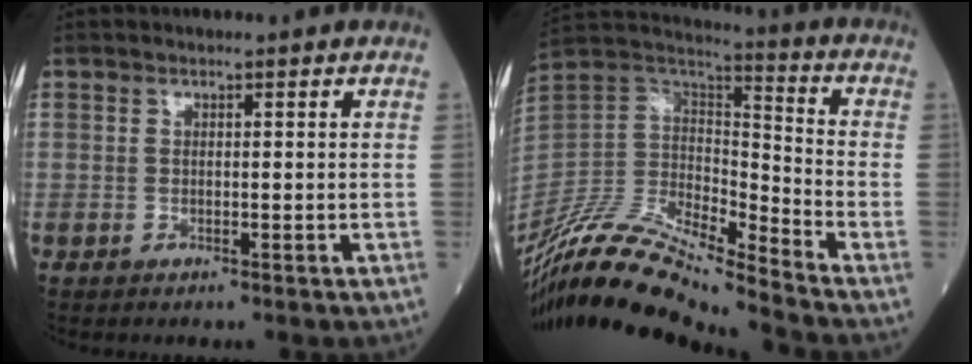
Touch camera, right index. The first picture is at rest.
{"total": 20.2, "force": [-18.0, 0.9, 9.1], "torque": [-0.193, 0.014, -0.342]}